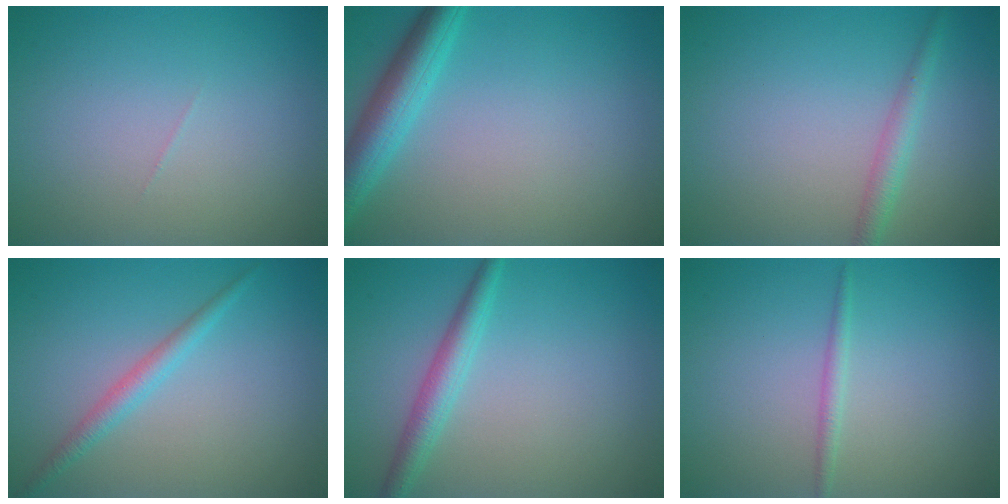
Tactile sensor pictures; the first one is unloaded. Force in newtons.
{"total": 4.3, "press": 4.3, "slide": 0.2}
{"total": 1.9, "press": 1.9, "slide": 0.0}
{"total": 1.9, "press": 1.9, "slide": 0.1}
{"total": 2.6, "press": 2.6, "slide": 0.1}
{"total": 1.0, "press": 1.0, "slide": 0.0}